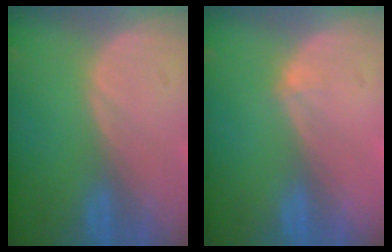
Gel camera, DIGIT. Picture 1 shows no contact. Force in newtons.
{"total": 0.8, "press": 0.6, "slide": 0.5}